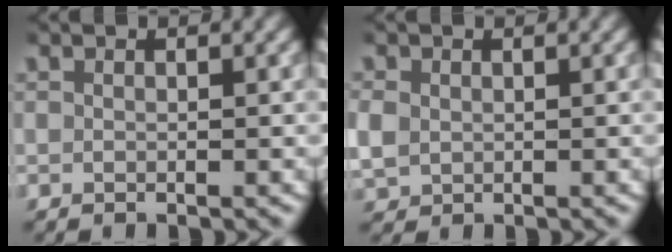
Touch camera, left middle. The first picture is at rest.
{"total": 2.7, "force": [0.1, 2.5, 1.1], "torque": [-0.043, -0.005, 0.009]}